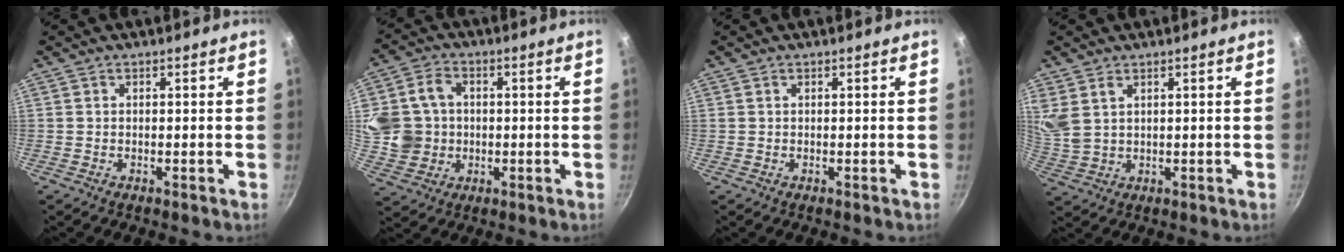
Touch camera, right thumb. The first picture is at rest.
{"total": 11.7, "force": [0.9, 10.2, 5.6], "torque": [-0.085, 0.006, 0.021]}
{"total": 0.0}
{"total": 5.1, "force": [2.6, 3.0, 3.2], "torque": [-0.059, -0.014, 0.062]}